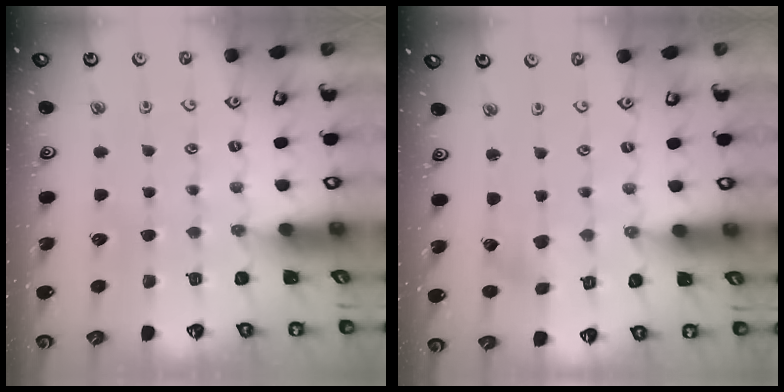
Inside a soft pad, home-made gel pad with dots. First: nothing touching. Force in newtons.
{"total": 1.3, "press": 1.3, "slide": 0.2}